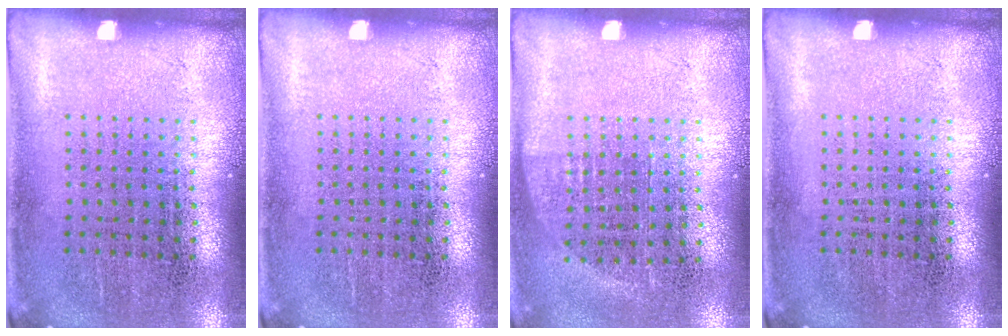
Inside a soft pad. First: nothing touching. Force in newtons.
{"total": 0.0}
{"total": 0.7, "press": 0.6, "slide": 0.3}
{"total": 0.0}